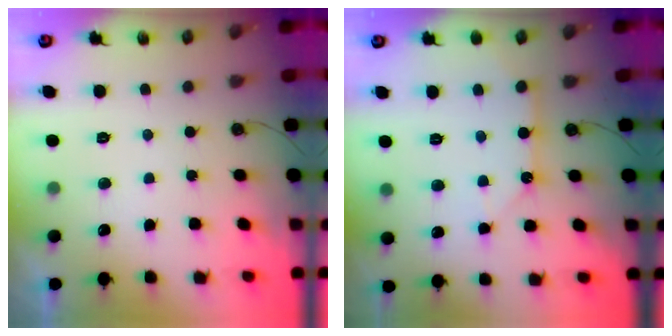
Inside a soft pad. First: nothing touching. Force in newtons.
{"total": 8.1, "press": 8.1, "slide": 0.3}